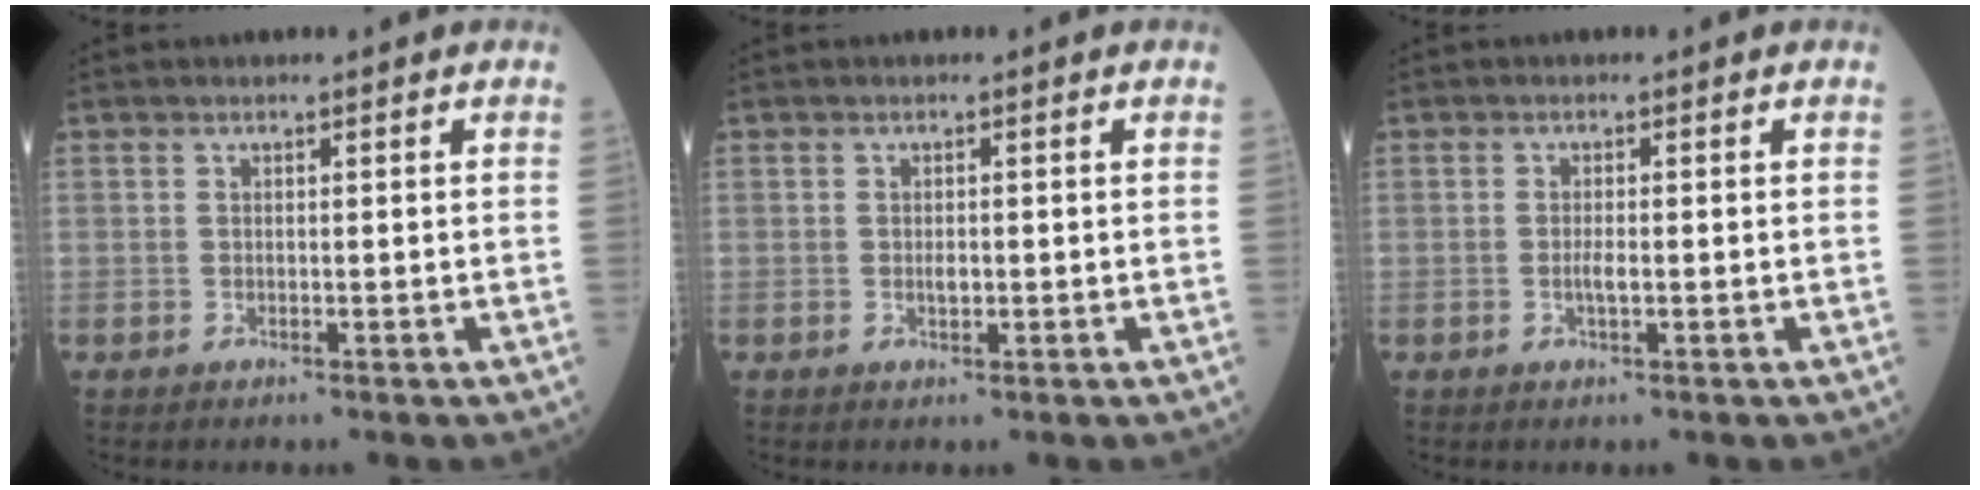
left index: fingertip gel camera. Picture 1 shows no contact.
{"total": 1.2, "force": [-0.6, 0.6, 0.9], "torque": [-0.018, -0.005, -0.009]}
{"total": 1.5, "force": [-0.7, 0.3, 1.3], "torque": [-0.029, -0.006, -0.013]}